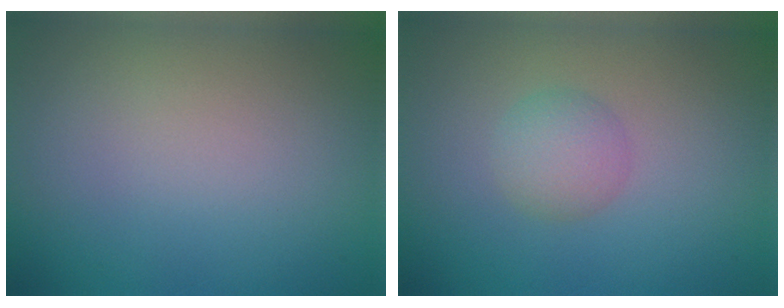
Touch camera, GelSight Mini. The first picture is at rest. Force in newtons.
{"total": 2.4, "press": 2.4, "slide": 0.1}